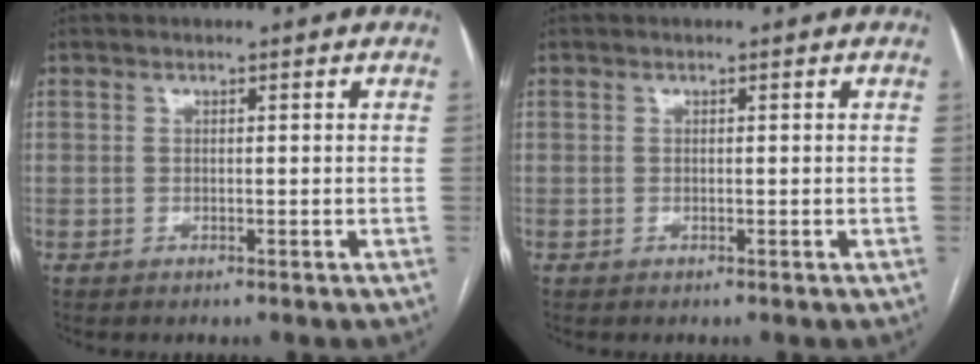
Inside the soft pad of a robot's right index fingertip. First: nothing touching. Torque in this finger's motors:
{"motor_torque": [0.00, 0.00, 0.00, 0.00]}